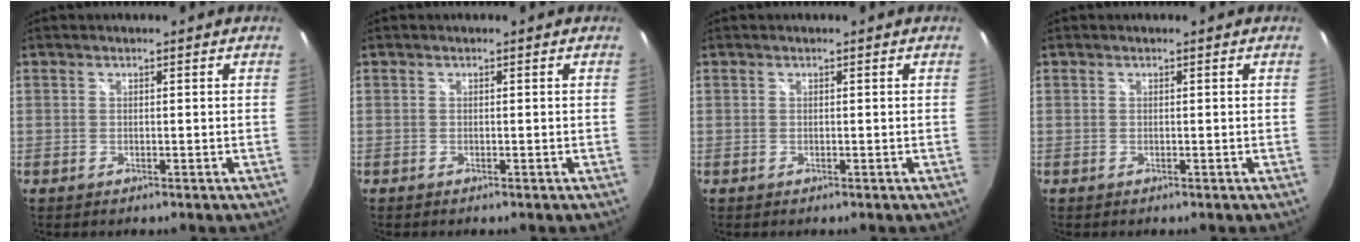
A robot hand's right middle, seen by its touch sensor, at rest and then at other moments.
{"total": 0.0}
{"total": 0.0}
{"total": 0.0}